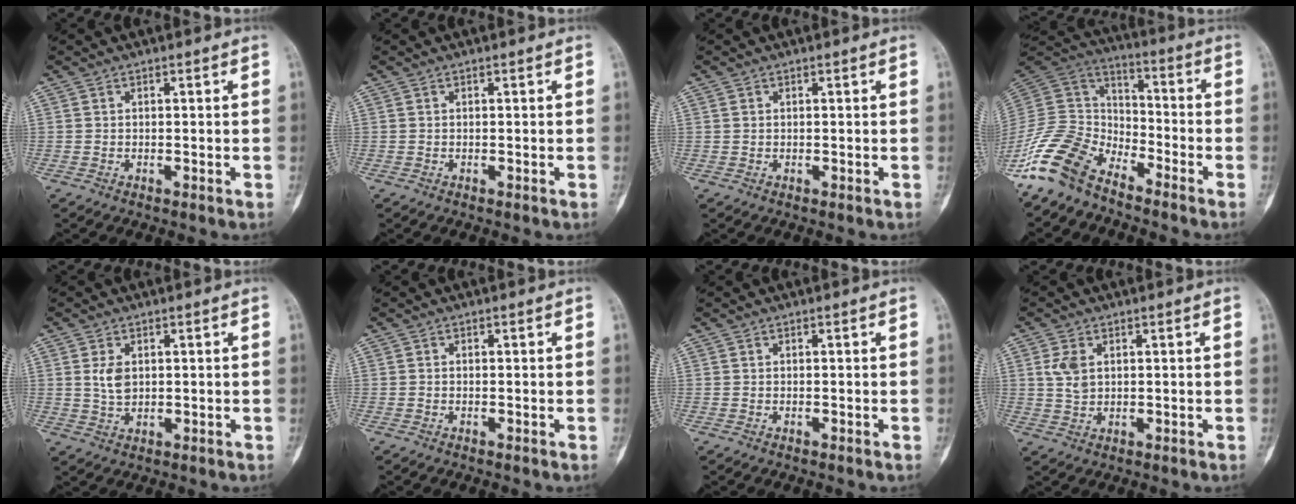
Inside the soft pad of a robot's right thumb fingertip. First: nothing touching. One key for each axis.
{"total": 0.0}
{"total": 0.6, "fx": 0.4, "fy": 0.4, "fz": 0.2, "tx": 0.003, "ty": 0.000, "tz": 0.006}
{"total": 14.4, "fx": -10.9, "fy": 7.0, "fz": 6.3, "tx": -0.116, "ty": 0.079, "tz": -0.224}
{"total": 3.7, "fx": 0.9, "fy": 2.3, "fz": 2.8, "tx": -0.045, "ty": -0.006, "tz": 0.021}
{"total": 0.0}
{"total": 0.0}
{"total": 4.1, "fx": 1.3, "fy": 2.6, "fz": 2.9, "tx": -0.058, "ty": -0.003, "tz": 0.032}